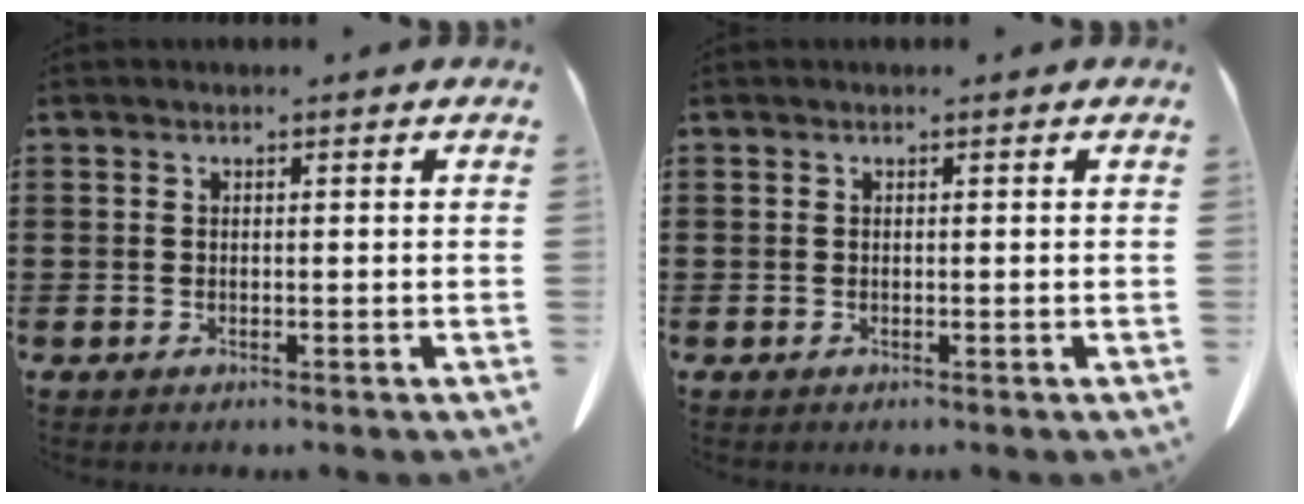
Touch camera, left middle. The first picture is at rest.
{"total": 0.0}